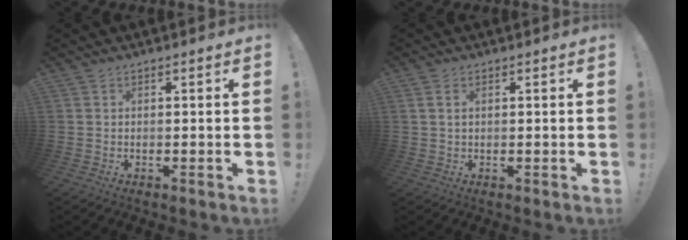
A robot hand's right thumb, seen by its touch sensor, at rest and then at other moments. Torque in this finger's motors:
{"motor_torque": [0.29, -0.23, -1.16, 0.24, -0.08]}